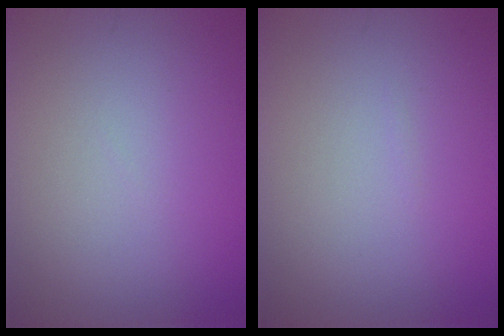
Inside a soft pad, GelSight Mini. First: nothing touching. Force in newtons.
{"total": 0.0}